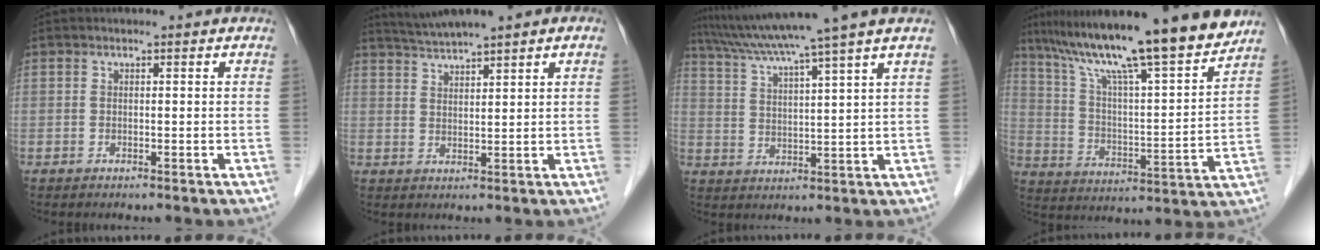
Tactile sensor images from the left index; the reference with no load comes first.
{"total": 5.6, "force": [4.7, 0.0, 3.1], "torque": [-0.063, 0.029, 0.087]}
{"total": 13.1, "force": [10.6, -2.4, 7.4], "torque": [-0.127, 0.004, 0.163]}
{"total": 18.5, "force": [15.0, -0.4, 10.8], "torque": [-0.176, 0.016, 0.235]}